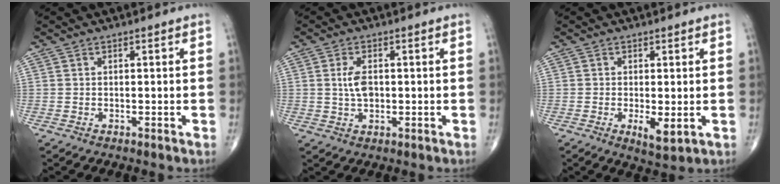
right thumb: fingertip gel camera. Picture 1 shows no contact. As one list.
[{"total": 4.0, "force": [0.3, 2.2, 3.3], "torque": [-0.062, -0.001, 0.006]}, {"total": 4.4, "force": [-0.9, 1.7, 3.9], "torque": [-0.064, -0.013, -0.012]}]